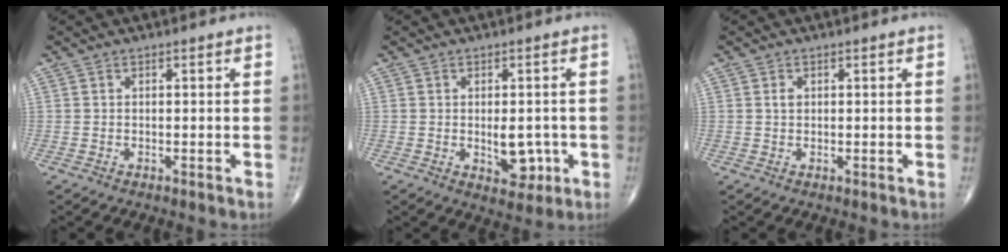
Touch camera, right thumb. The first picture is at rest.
{"total": 5.9, "force": [-1.0, 3.4, 4.8], "torque": [-0.038, -0.004, -0.006]}
{"total": 1.1, "force": [0.3, 0.8, 0.7], "torque": [-0.011, 0.002, 0.005]}